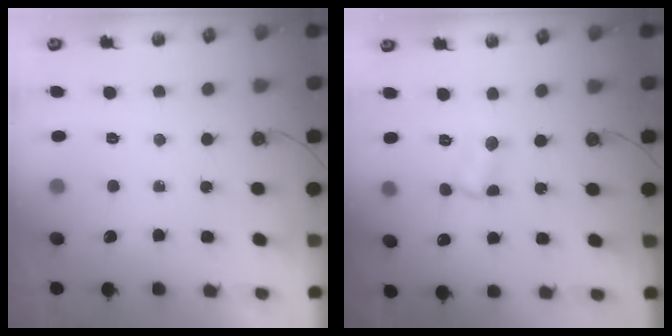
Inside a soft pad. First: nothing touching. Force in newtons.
{"total": 1.9, "press": 1.9, "slide": 0.4}